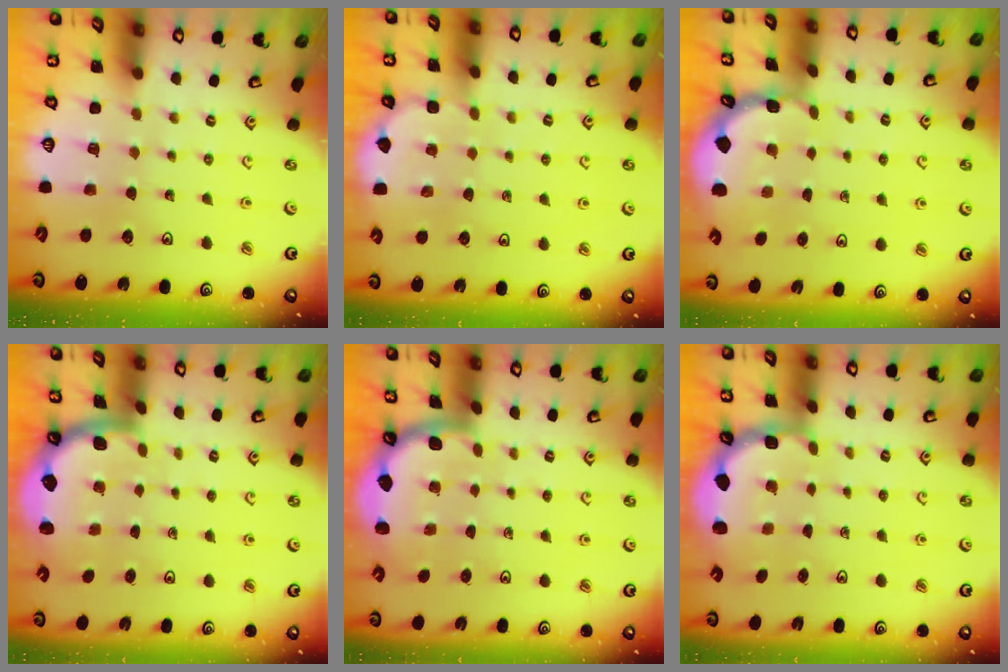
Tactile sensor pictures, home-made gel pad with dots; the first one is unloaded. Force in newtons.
{"total": 2.9, "press": 2.9, "slide": 0.2}
{"total": 1.5, "press": 1.4, "slide": 0.3}
{"total": 1.6, "press": 1.6, "slide": 0.1}
{"total": 1.3, "press": 1.3, "slide": 0.1}
{"total": 2.7, "press": 2.1, "slide": 1.7}